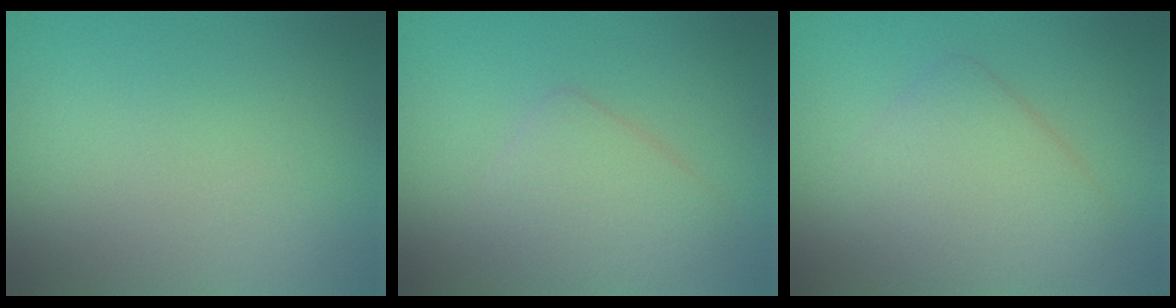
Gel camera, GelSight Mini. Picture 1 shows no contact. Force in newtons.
{"total": 3.1, "press": 3.1, "slide": 0.2}
{"total": 4.1, "press": 4.1, "slide": 0.1}